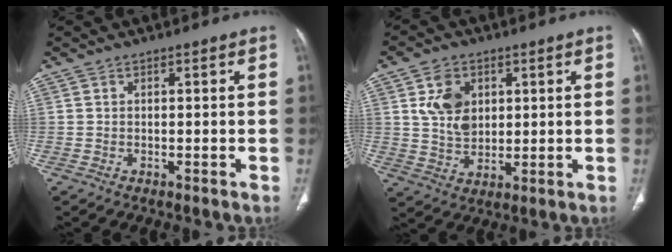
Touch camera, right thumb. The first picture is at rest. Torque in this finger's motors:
{"motor_torque": [0.61, 1.90, 0.93, 0.78, 0.06]}